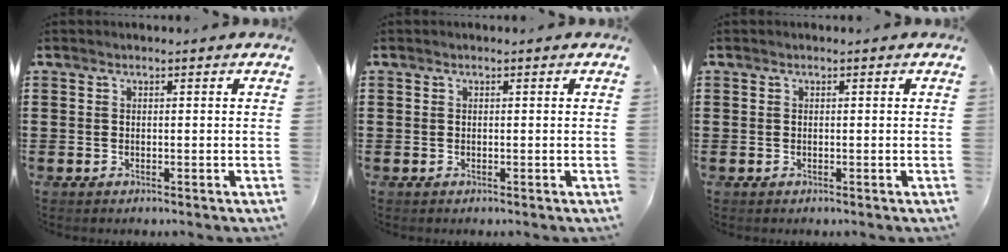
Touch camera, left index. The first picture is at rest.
{"total": 0.0}
{"total": 0.0}